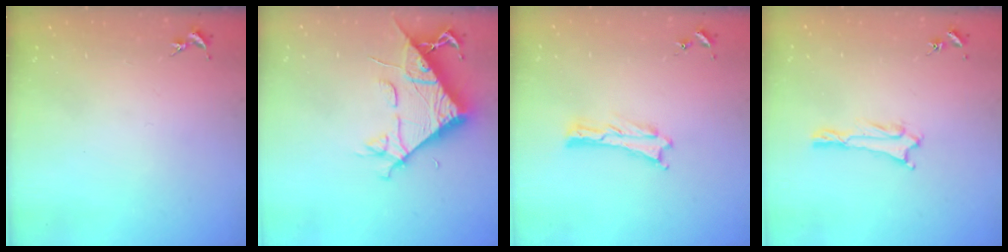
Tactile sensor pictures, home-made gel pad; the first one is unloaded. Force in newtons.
{"total": 8.4, "press": 8.3, "slide": 0.8}
{"total": 0.0}
{"total": 1.0, "press": 1.0, "slide": 0.1}